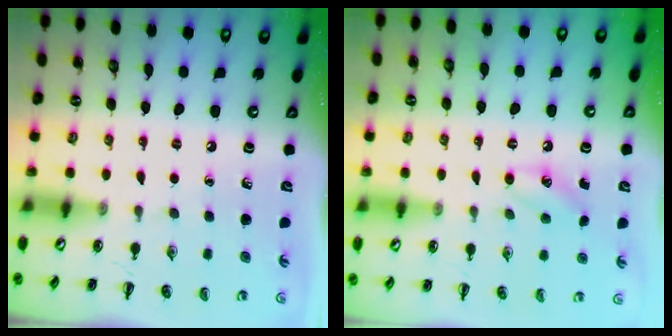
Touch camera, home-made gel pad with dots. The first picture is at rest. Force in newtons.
{"total": 6.6, "press": 6.3, "slide": 1.8}